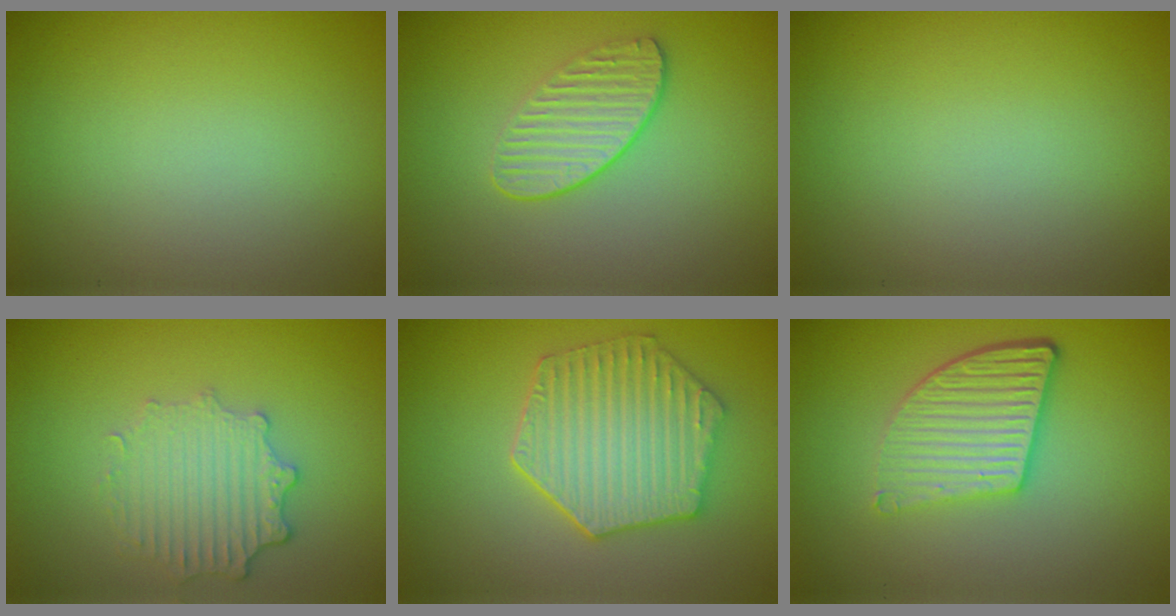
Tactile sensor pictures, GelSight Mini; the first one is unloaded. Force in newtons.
{"total": 2.2, "press": 1.8, "slide": 1.2}
{"total": 0.0}
{"total": 3.5, "press": 2.8, "slide": 2.0}
{"total": 5.9, "press": 4.9, "slide": 3.4}
{"total": 5.0, "press": 3.6, "slide": 3.5}